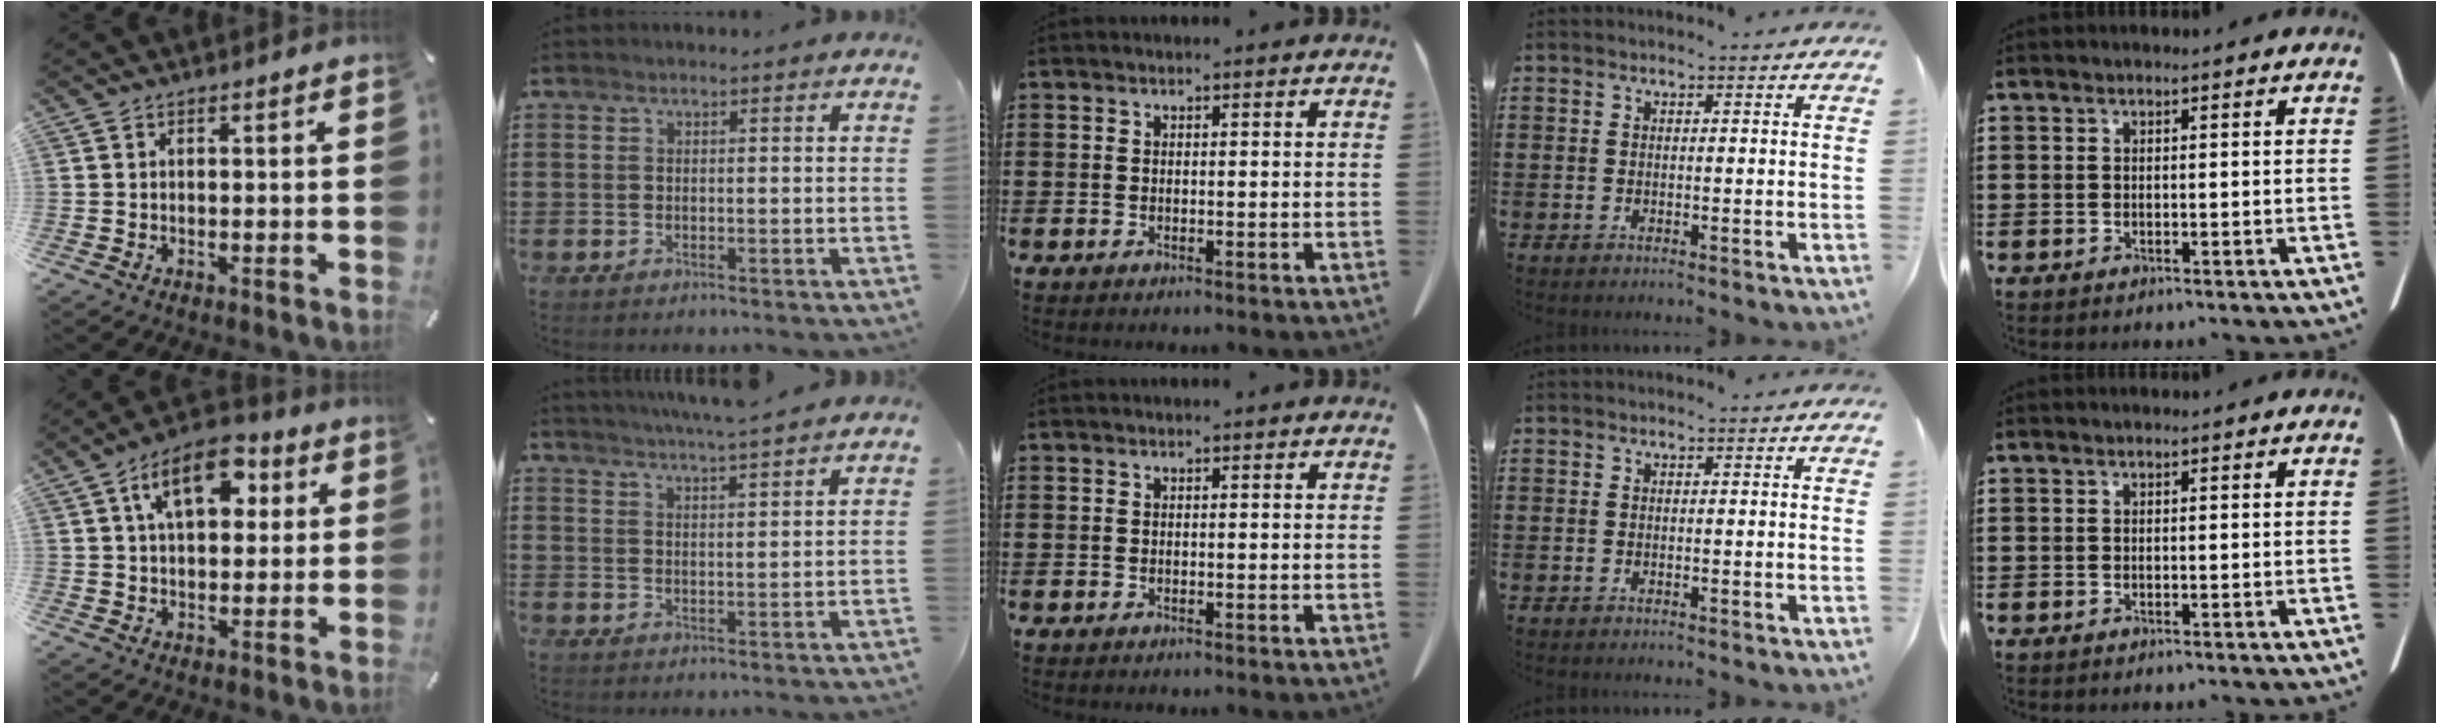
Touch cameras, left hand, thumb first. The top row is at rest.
{"thumb": {"total": 12.2, "force": [4.4, 7.3, 8.8], "torque": [-0.130, 0.001, 0.074]}, "index": {"total": 4.0, "force": [3.8, -0.5, 1.1], "torque": [-0.035, -0.017, 0.067]}}